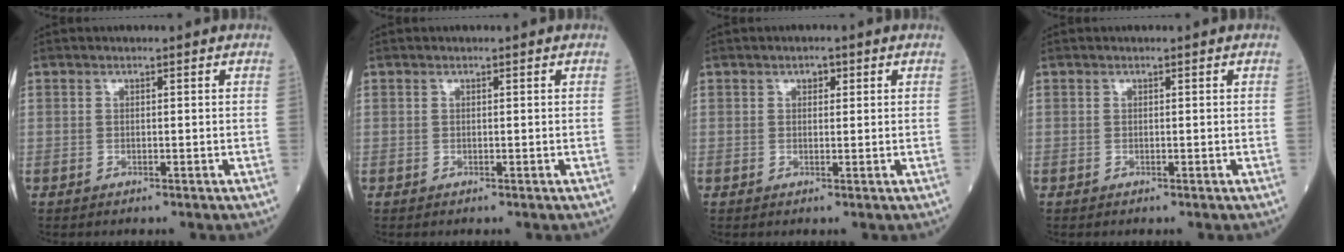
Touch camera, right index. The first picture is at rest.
{"total": 0.0}
{"total": 1.3, "force": [0.6, 0.8, 0.8], "torque": [-0.010, 0.002, 0.008]}
{"total": 0.0}